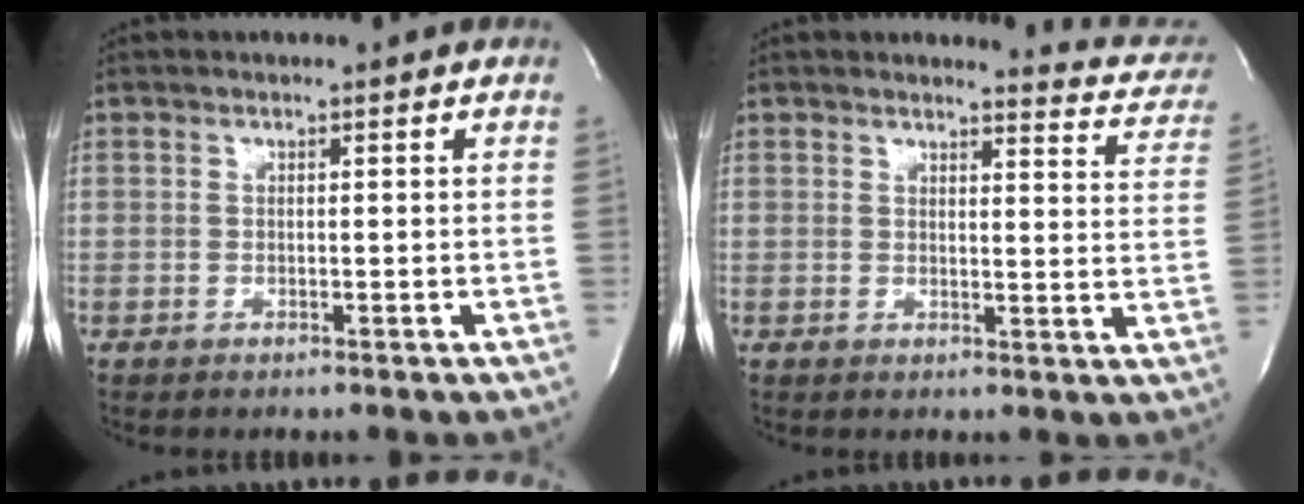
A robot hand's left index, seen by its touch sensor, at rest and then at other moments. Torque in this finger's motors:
{"motor_torque": [0.84, -1.22, 0.15, 0.02]}